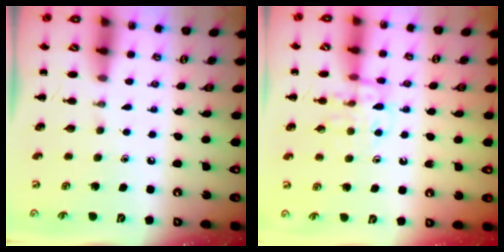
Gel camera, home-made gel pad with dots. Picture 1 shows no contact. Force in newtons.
{"total": 11.0, "press": 11.0, "slide": 1.1}